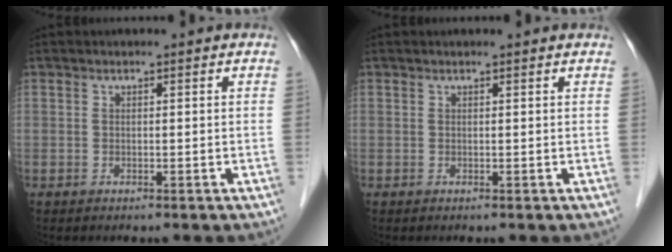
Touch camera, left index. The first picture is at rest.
{"total": 1.0, "force": [1.0, 0.0, 0.3], "torque": [-0.008, 0.008, 0.011]}